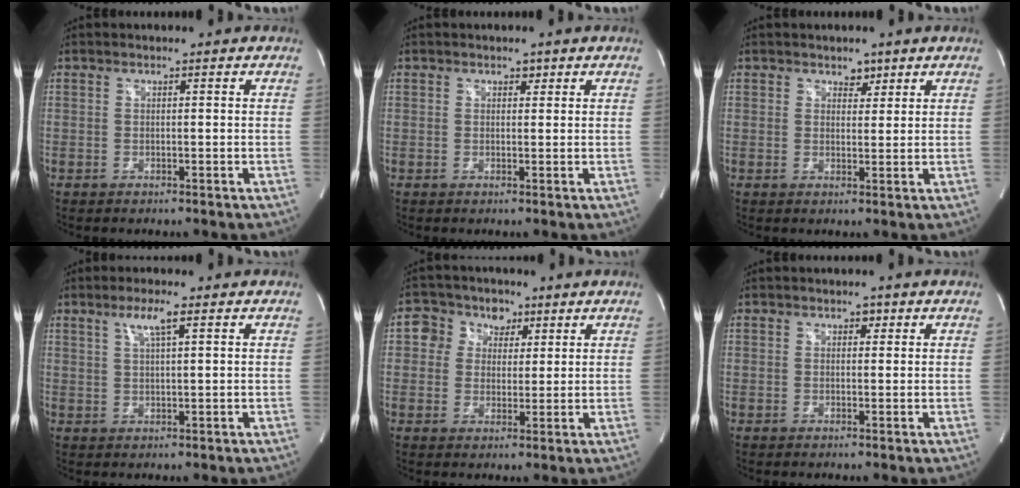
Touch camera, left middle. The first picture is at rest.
{"total": 1.0, "force": [0.6, 0.7, 0.4], "torque": [-0.005, 0.001, 0.009]}
{"total": 2.1, "force": [1.5, 1.4, 0.6], "torque": [-0.004, 0.001, 0.022]}
{"total": 3.8, "force": [2.0, 0.2, 3.2], "torque": [-0.065, 0.003, 0.039]}
{"total": 5.8, "force": [2.2, 5.2, 1.5], "torque": [-0.021, 0.026, 0.038]}
{"total": 1.2, "force": [0.6, 0.8, 0.6], "torque": [-0.007, 0.005, 0.008]}